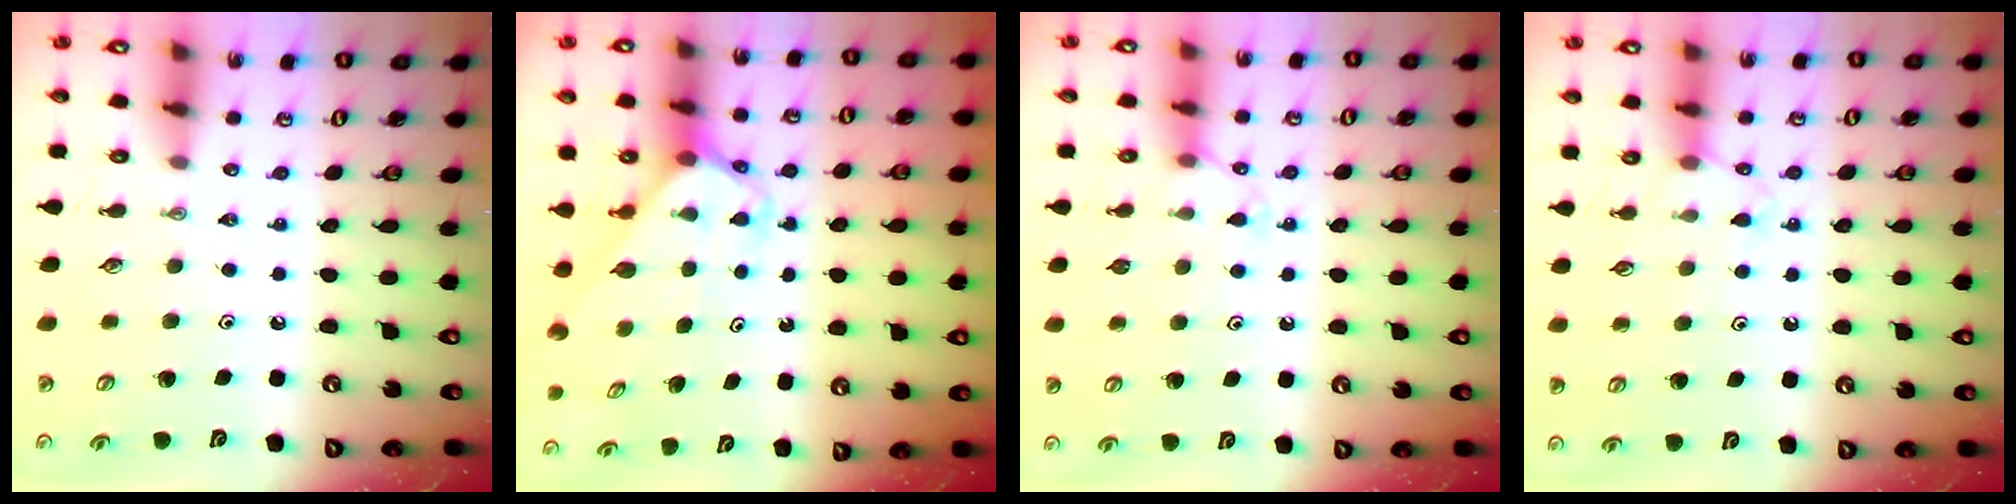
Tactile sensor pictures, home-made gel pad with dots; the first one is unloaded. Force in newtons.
{"total": 2.8, "press": 2.8, "slide": 0.2}
{"total": 6.7, "press": 6.6, "slide": 0.6}
{"total": 6.7, "press": 6.7, "slide": 0.6}